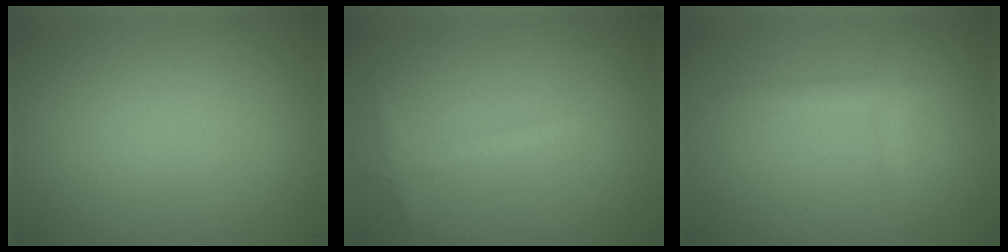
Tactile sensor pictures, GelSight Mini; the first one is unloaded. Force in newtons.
{"total": 1.4, "press": 1.4, "slide": 0.0}
{"total": 1.3, "press": 1.3, "slide": 0.0}